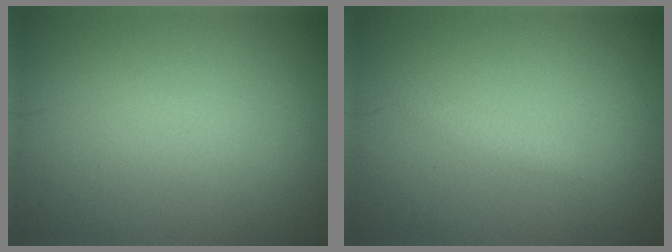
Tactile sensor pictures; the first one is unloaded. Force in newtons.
{"total": 0.9, "press": 0.9, "slide": 0.1}